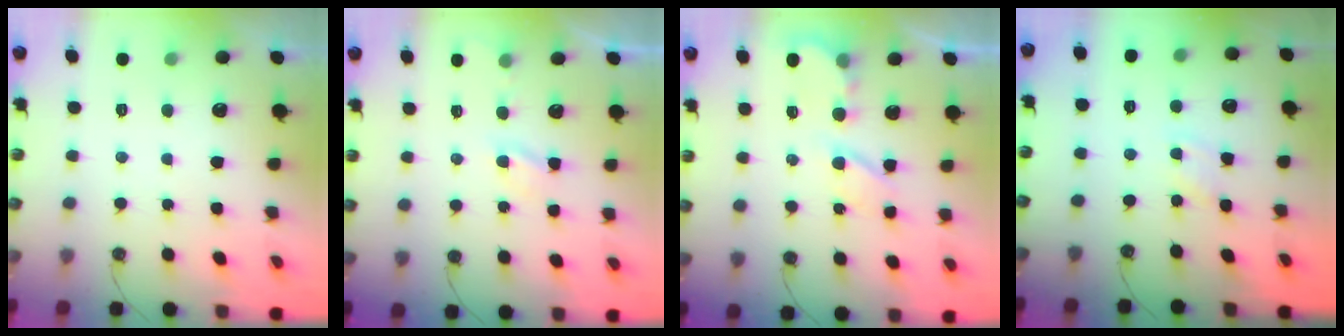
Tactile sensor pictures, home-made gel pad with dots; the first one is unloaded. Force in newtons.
{"total": 2.8, "press": 2.7, "slide": 0.4}
{"total": 5.7, "press": 5.7, "slide": 0.1}
{"total": 1.7, "press": 1.6, "slide": 0.2}